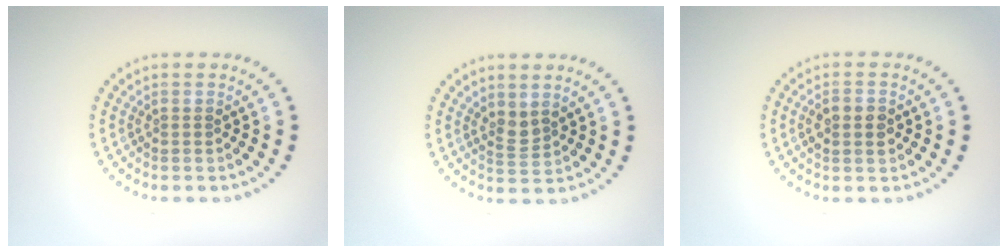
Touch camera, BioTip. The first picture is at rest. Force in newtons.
{"total": 1.6, "press": 1.2, "slide": 1.0}
{"total": 2.1, "press": 2.0, "slide": 0.1}